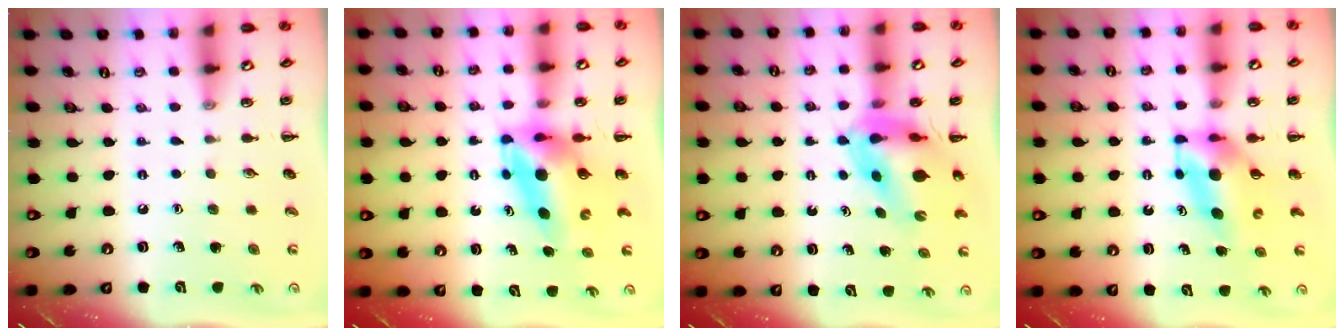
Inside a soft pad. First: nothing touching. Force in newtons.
{"total": 7.3, "press": 7.0, "slide": 2.3}
{"total": 8.7, "press": 8.2, "slide": 2.9}
{"total": 5.8, "press": 5.7, "slide": 0.8}